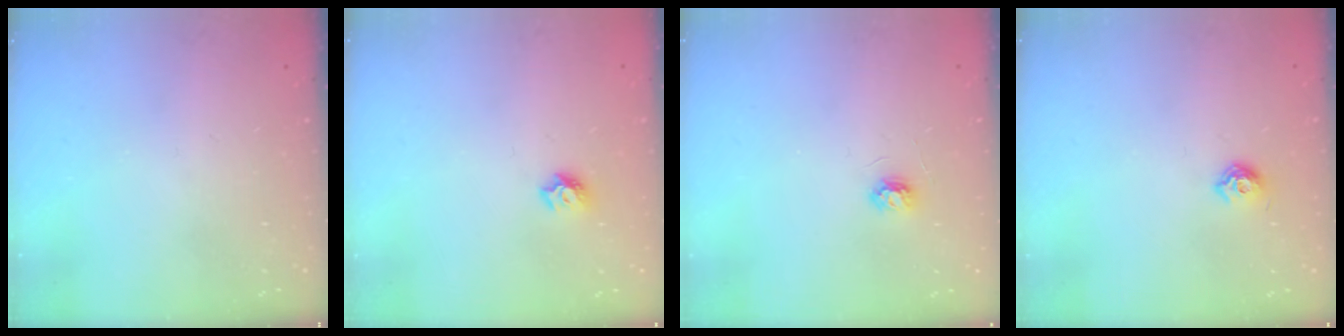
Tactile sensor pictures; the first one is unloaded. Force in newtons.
{"total": 6.2, "press": 6.2, "slide": 0.6}
{"total": 3.3, "press": 3.3, "slide": 0.4}
{"total": 6.7, "press": 6.7, "slide": 0.8}